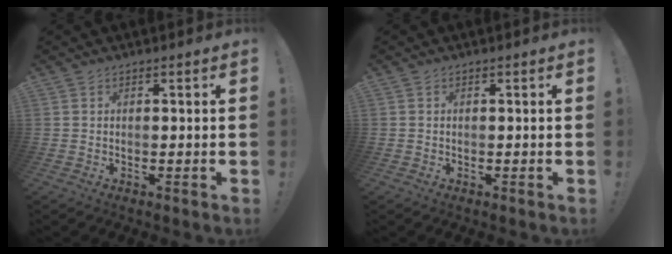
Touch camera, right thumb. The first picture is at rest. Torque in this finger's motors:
{"motor_torque": [-0.05, -1.73, -1.60, -1.02, -0.54]}